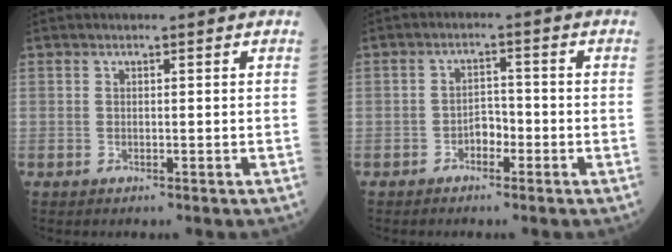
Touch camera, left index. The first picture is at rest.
{"total": 2.5, "force": [-1.4, 1.4, 1.5], "torque": [-0.018, 0.006, -0.029]}